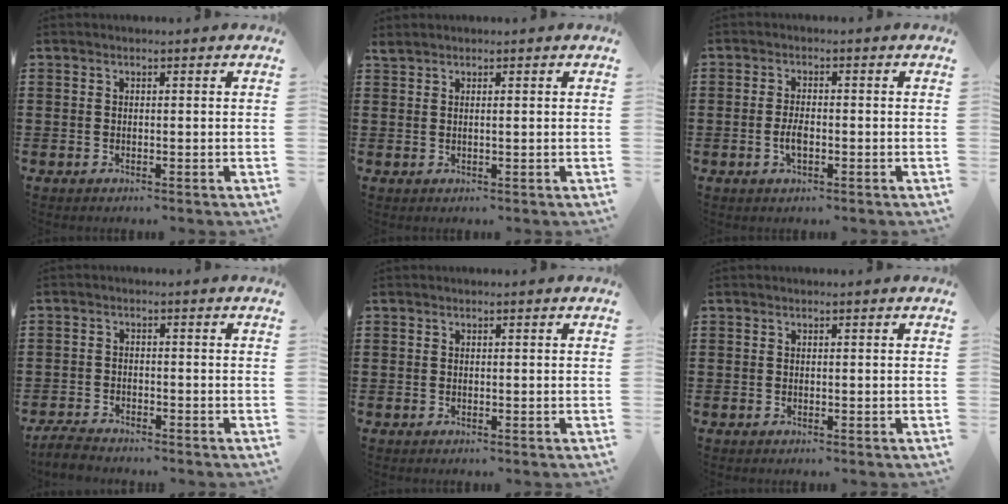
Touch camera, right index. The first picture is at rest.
{"total": 1.0, "force": [0.9, 0.0, 0.3], "torque": [-0.007, 0.002, 0.017]}
{"total": 3.0, "force": [-0.8, 1.3, 2.6], "torque": [-0.057, 0.000, -0.016]}
{"total": 2.6, "force": [-2.6, 0.3, 0.5], "torque": [-0.020, 0.000, -0.055]}
{"total": 0.0}
{"total": 0.0}